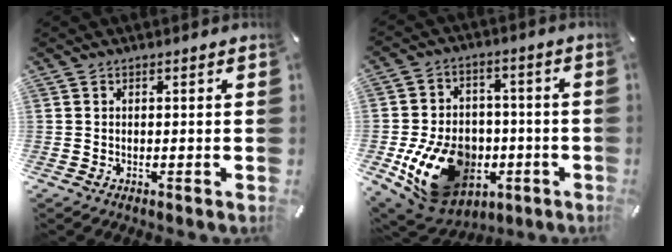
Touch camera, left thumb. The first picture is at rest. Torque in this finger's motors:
{"motor_torque": [2.09, 2.92, 1.15, 0.63, 0.60]}